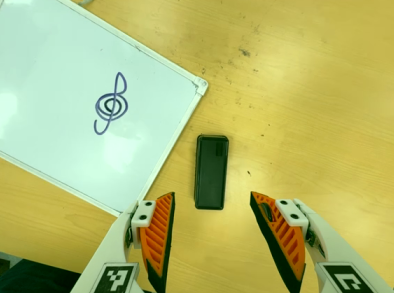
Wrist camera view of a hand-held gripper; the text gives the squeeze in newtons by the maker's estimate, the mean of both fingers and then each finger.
{"total": 0.0}